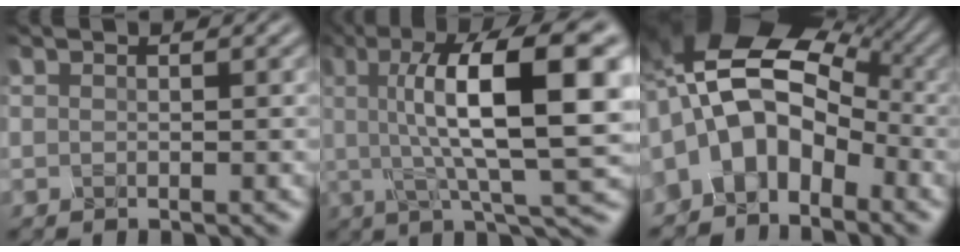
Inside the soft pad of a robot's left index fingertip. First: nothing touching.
{"total": 11.6, "force": [1.4, 2.6, 11.2], "torque": [-0.172, 0.004, 0.036]}
{"total": 8.7, "force": [-3.7, 5.5, 5.7], "torque": [-0.093, 0.017, -0.067]}